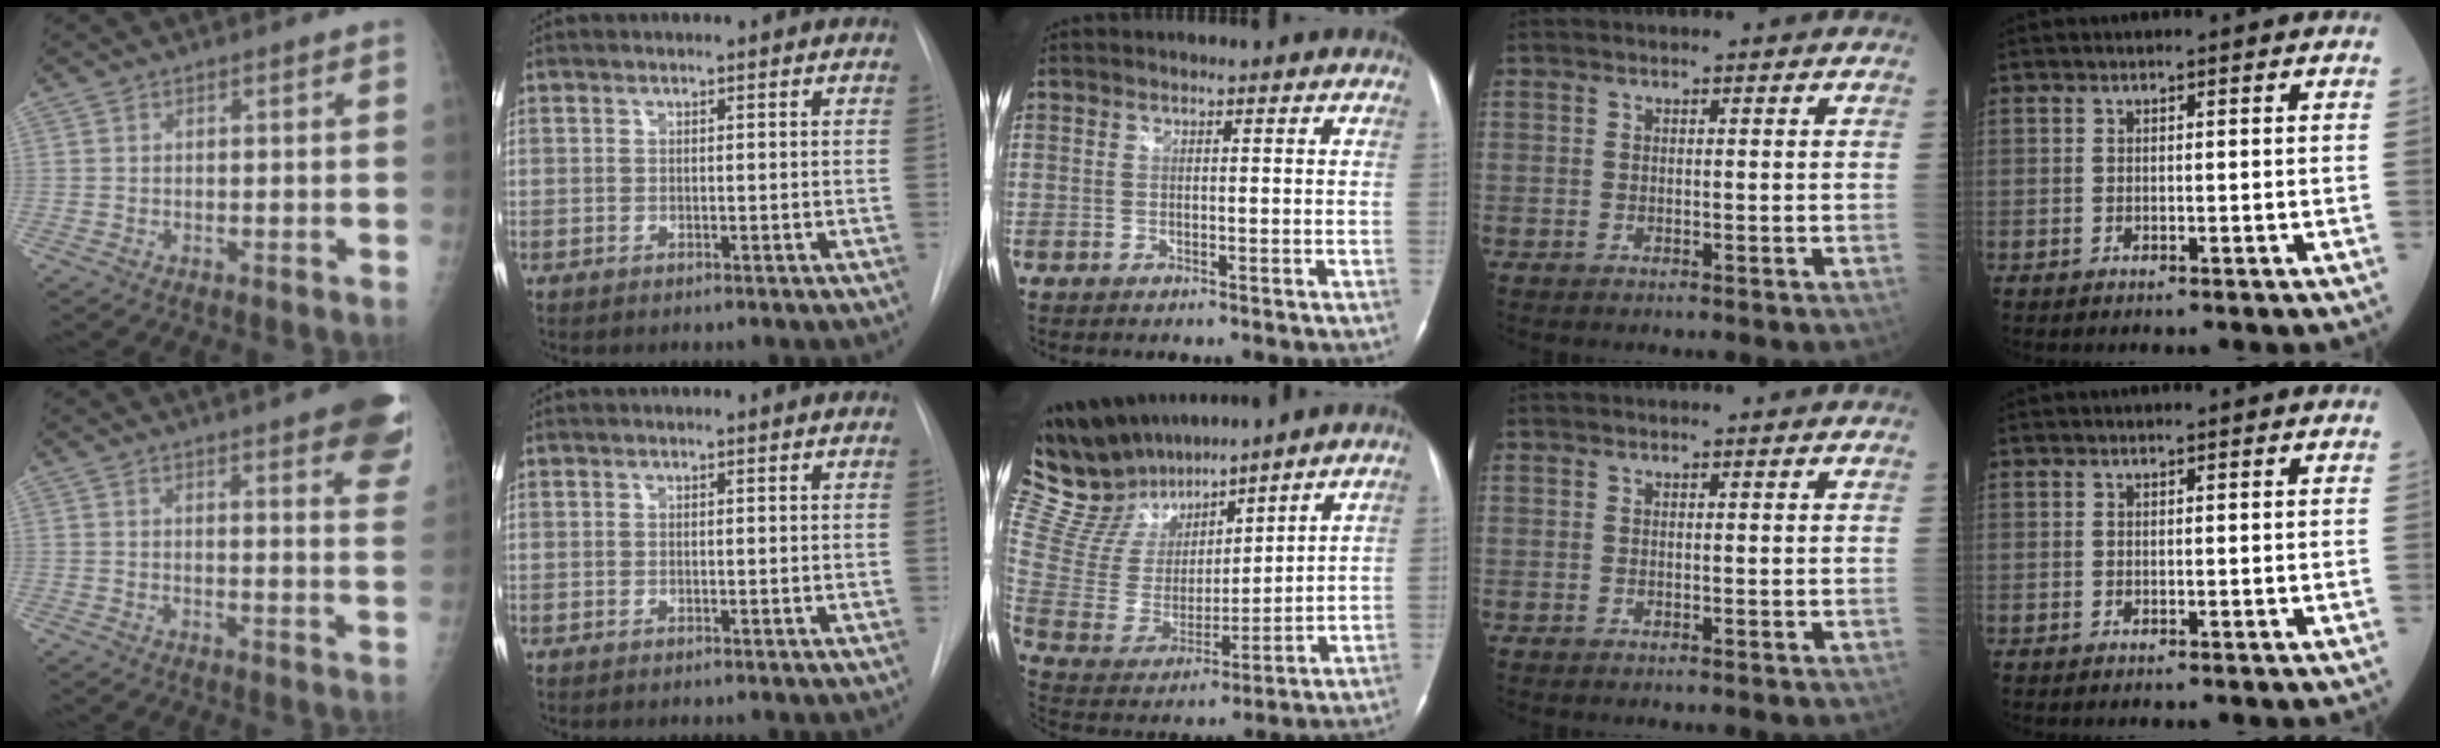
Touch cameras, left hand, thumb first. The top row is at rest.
{"thumb": {"total": 17.6, "force": [12.1, 3.6, 12.2], "torque": [-0.129, -0.042, 0.129]}, "middle": {"total": 18.4, "force": [16.0, 6.2, 6.7], "torque": [-0.139, 0.028, 0.312]}}